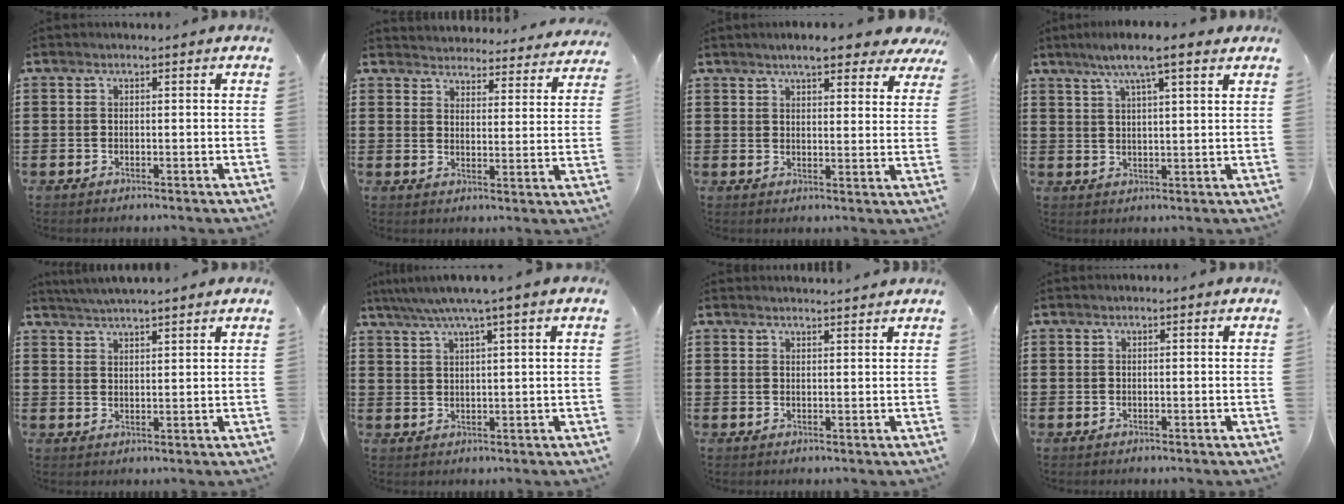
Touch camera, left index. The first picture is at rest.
{"total": 3.8, "force": [3.7, 0.2, -0.4], "torque": [-0.004, -0.030, 0.062]}
{"total": 6.2, "force": [5.3, 1.0, 3.1], "torque": [-0.060, -0.013, 0.092]}
{"total": 6.9, "force": [4.8, 0.3, 5.0], "torque": [-0.108, -0.002, 0.081]}
{"total": 2.9, "force": [2.9, -0.4, 0.4], "torque": [-0.018, -0.005, 0.052]}
{"total": 4.2, "force": [2.8, -0.5, 3.1], "torque": [-0.067, -0.007, 0.046]}
{"total": 1.6, "force": [1.6, 0.0, 0.1], "torque": [-0.006, 0.000, 0.032]}
{"total": 0.0}